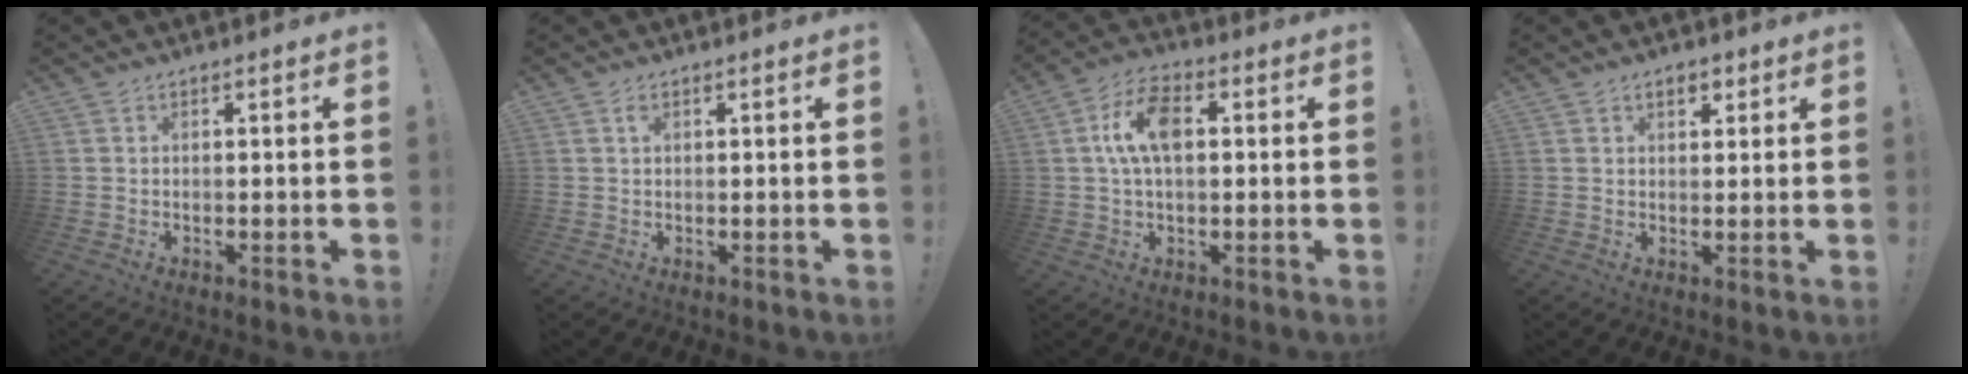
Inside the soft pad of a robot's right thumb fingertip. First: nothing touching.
{"total": 0.9, "force": [0.3, 0.5, 0.6], "torque": [-0.006, -0.001, 0.004]}
{"total": 10.9, "force": [1.6, 6.0, 9.0], "torque": [-0.159, 0.011, 0.032]}
{"total": 3.1, "force": [1.7, 1.9, 1.8], "torque": [-0.019, -0.002, 0.027]}